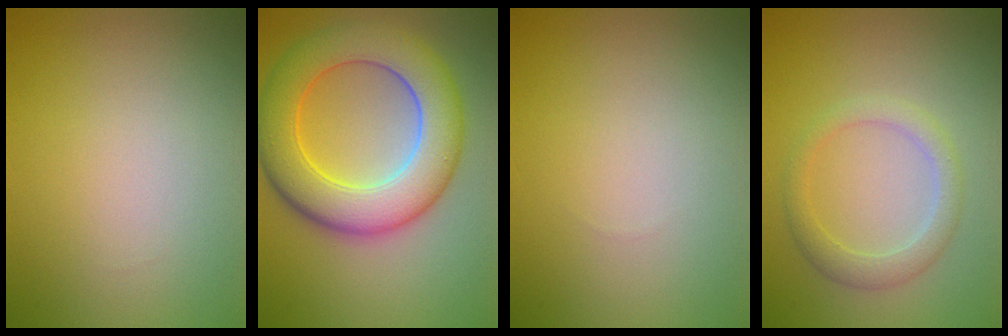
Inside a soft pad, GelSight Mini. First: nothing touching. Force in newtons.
{"total": 9.1, "press": 9.1, "slide": 0.3}
{"total": 0.0}
{"total": 2.5, "press": 2.5, "slide": 0.1}